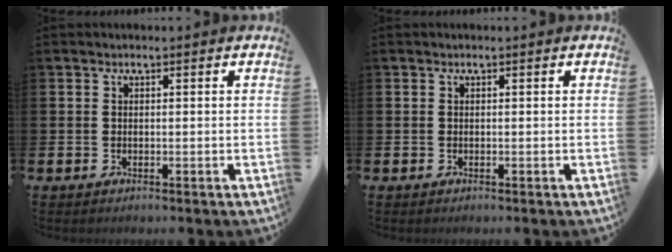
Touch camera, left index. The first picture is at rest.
{"total": 0.0}